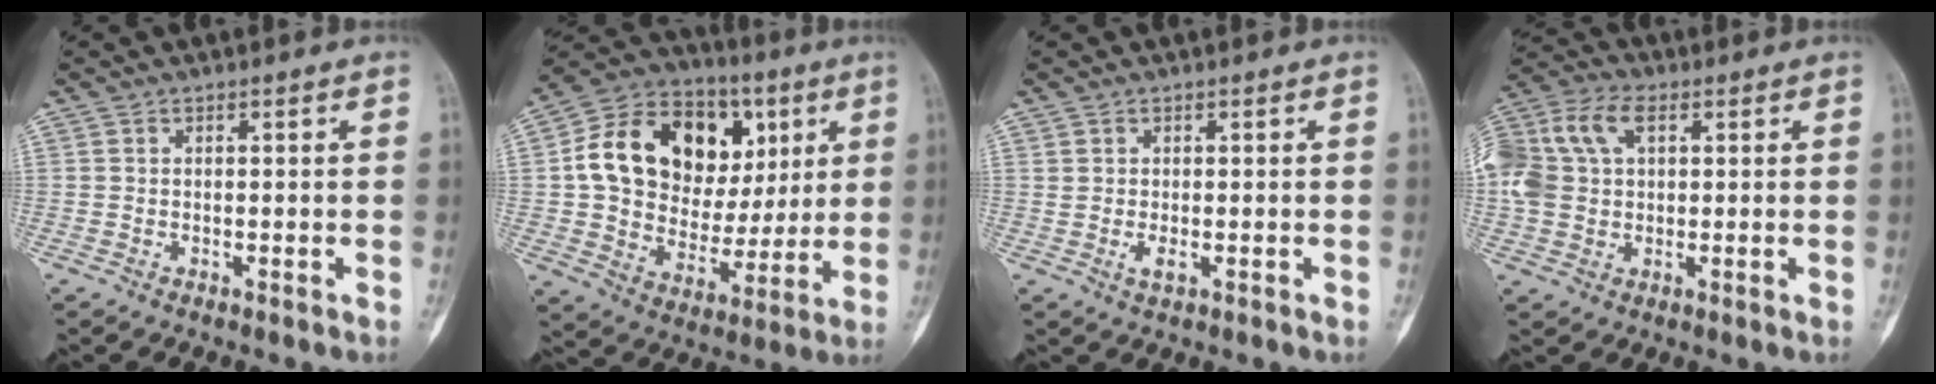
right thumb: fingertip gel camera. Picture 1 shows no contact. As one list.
[{"total": 23.9, "force": [5.9, 17.8, 14.9], "torque": [-0.212, 0.023, 0.105]}, {"total": 1.6, "force": [-0.2, 0.8, 1.4], "torque": [-0.029, -0.005, -0.001]}, {"total": 15.6, "force": [4.3, 10.5, 10.7], "torque": [-0.248, 0.030, 0.077]}]